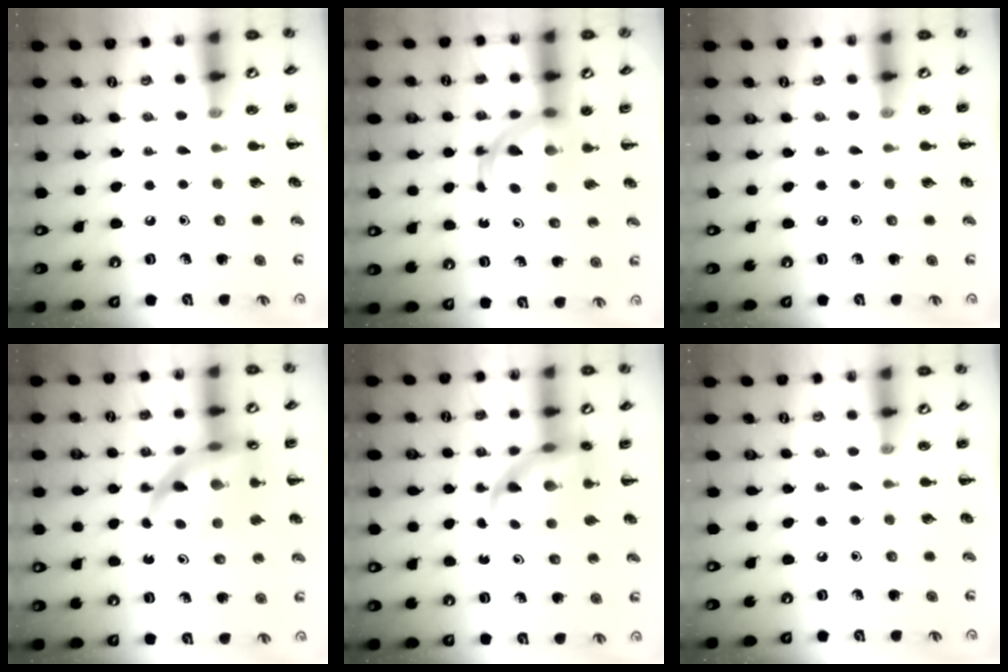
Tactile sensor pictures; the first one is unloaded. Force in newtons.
{"total": 5.8, "press": 5.8, "slide": 0.4}
{"total": 0.0}
{"total": 17.9, "press": 17.3, "slide": 4.5}
{"total": 10.7, "press": 10.3, "slide": 2.7}
{"total": 0.0}